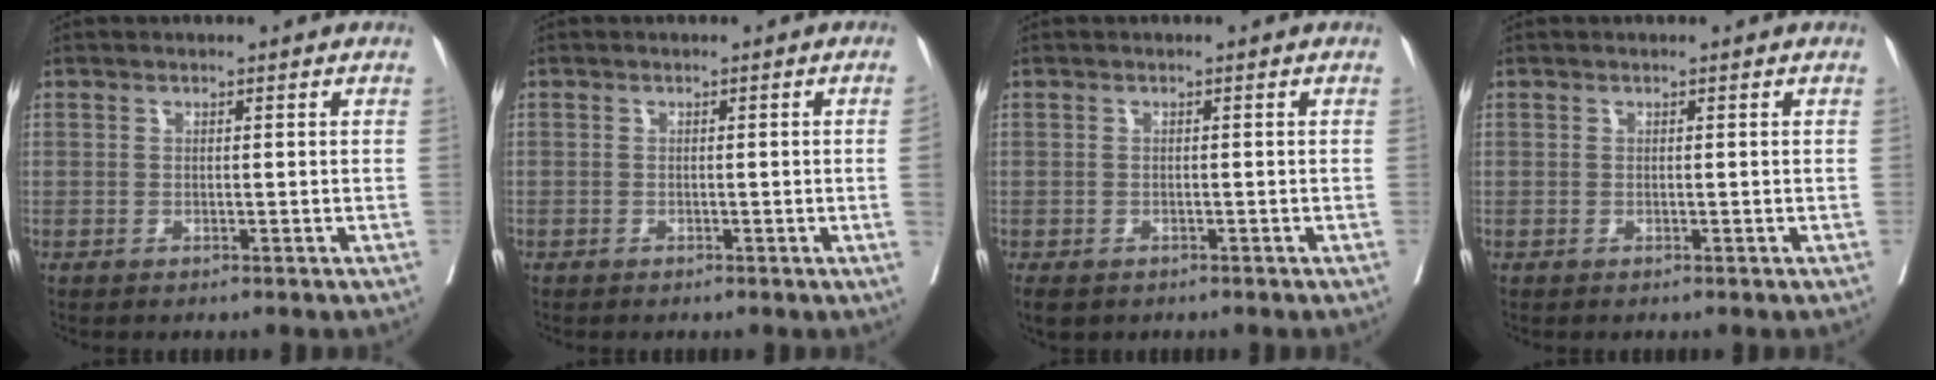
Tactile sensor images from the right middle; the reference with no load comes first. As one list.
[{"total": 1.3, "force": [-0.3, -0.5, 1.2], "torque": [-0.013, -0.001, -0.006]}, {"total": 4.8, "force": [-3.2, 3.1, 2.0], "torque": [-0.039, -0.007, -0.045]}, {"total": 0.0}]